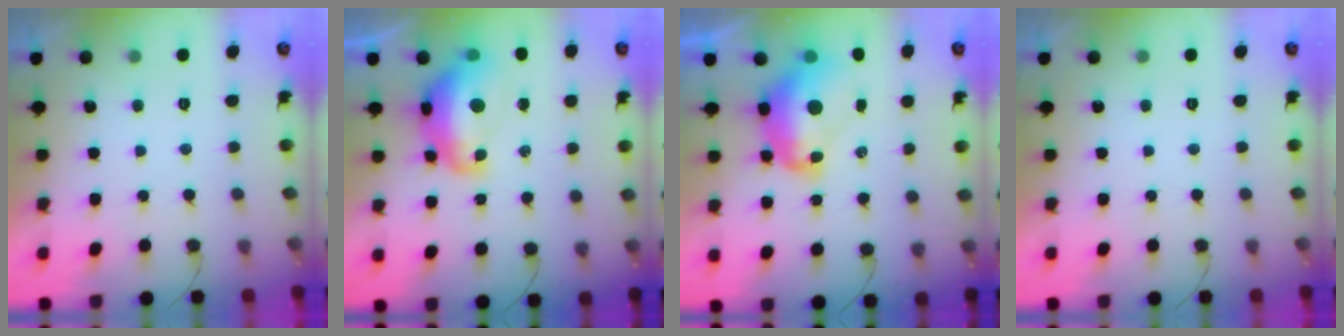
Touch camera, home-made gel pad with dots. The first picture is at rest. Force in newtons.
{"total": 14.9, "press": 14.8, "slide": 1.1}
{"total": 11.8, "press": 11.7, "slide": 1.1}
{"total": 0.0}